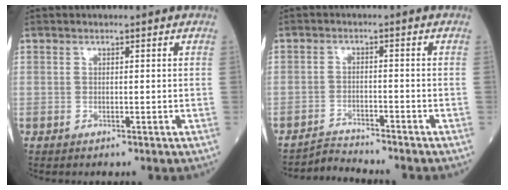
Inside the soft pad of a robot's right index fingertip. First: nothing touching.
{"total": 3.5, "force": [-3.2, -1.0, -0.8], "torque": [0.014, -0.016, -0.056]}